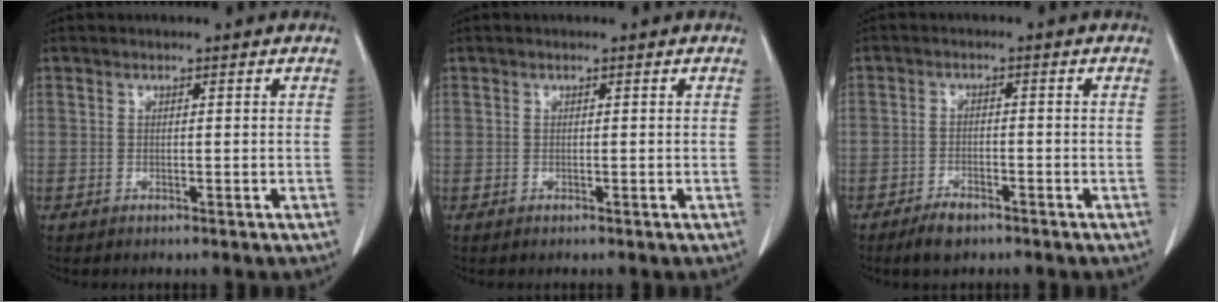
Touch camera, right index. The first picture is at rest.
{"total": 0.0}
{"total": 3.3, "force": [-2.4, 1.5, 1.7], "torque": [-0.028, 0.001, -0.035]}